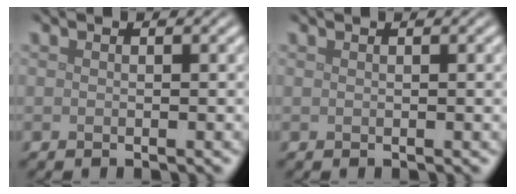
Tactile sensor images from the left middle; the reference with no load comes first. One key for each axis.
{"total": 0.9, "fx": 0.4, "fy": 0.2, "fz": 0.7, "tx": -0.006, "ty": 0.008, "tz": 0.006}